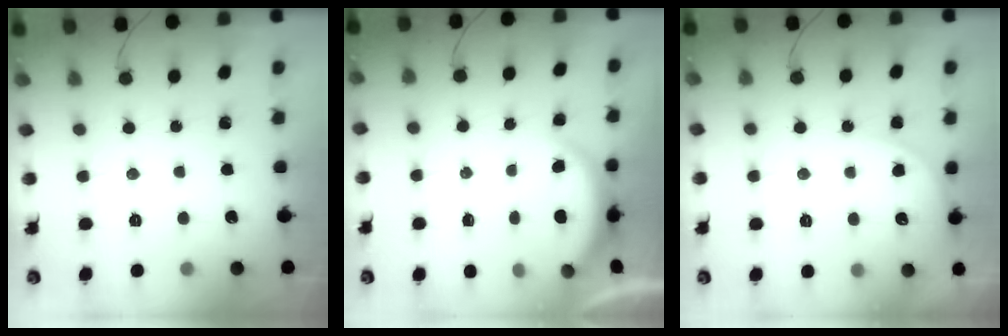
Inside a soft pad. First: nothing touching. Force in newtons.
{"total": 4.1, "press": 4.1, "slide": 0.6}
{"total": 5.8, "press": 5.8, "slide": 0.4}